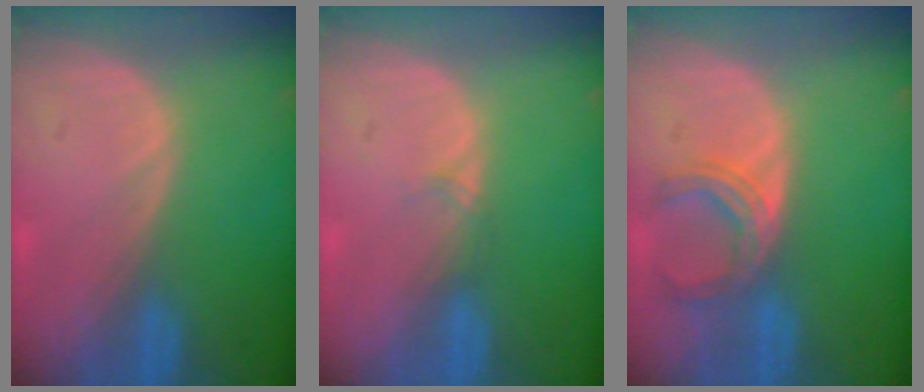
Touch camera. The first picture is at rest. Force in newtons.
{"total": 0.9, "press": 0.8, "slide": 0.2}
{"total": 4.9, "press": 4.8, "slide": 1.1}